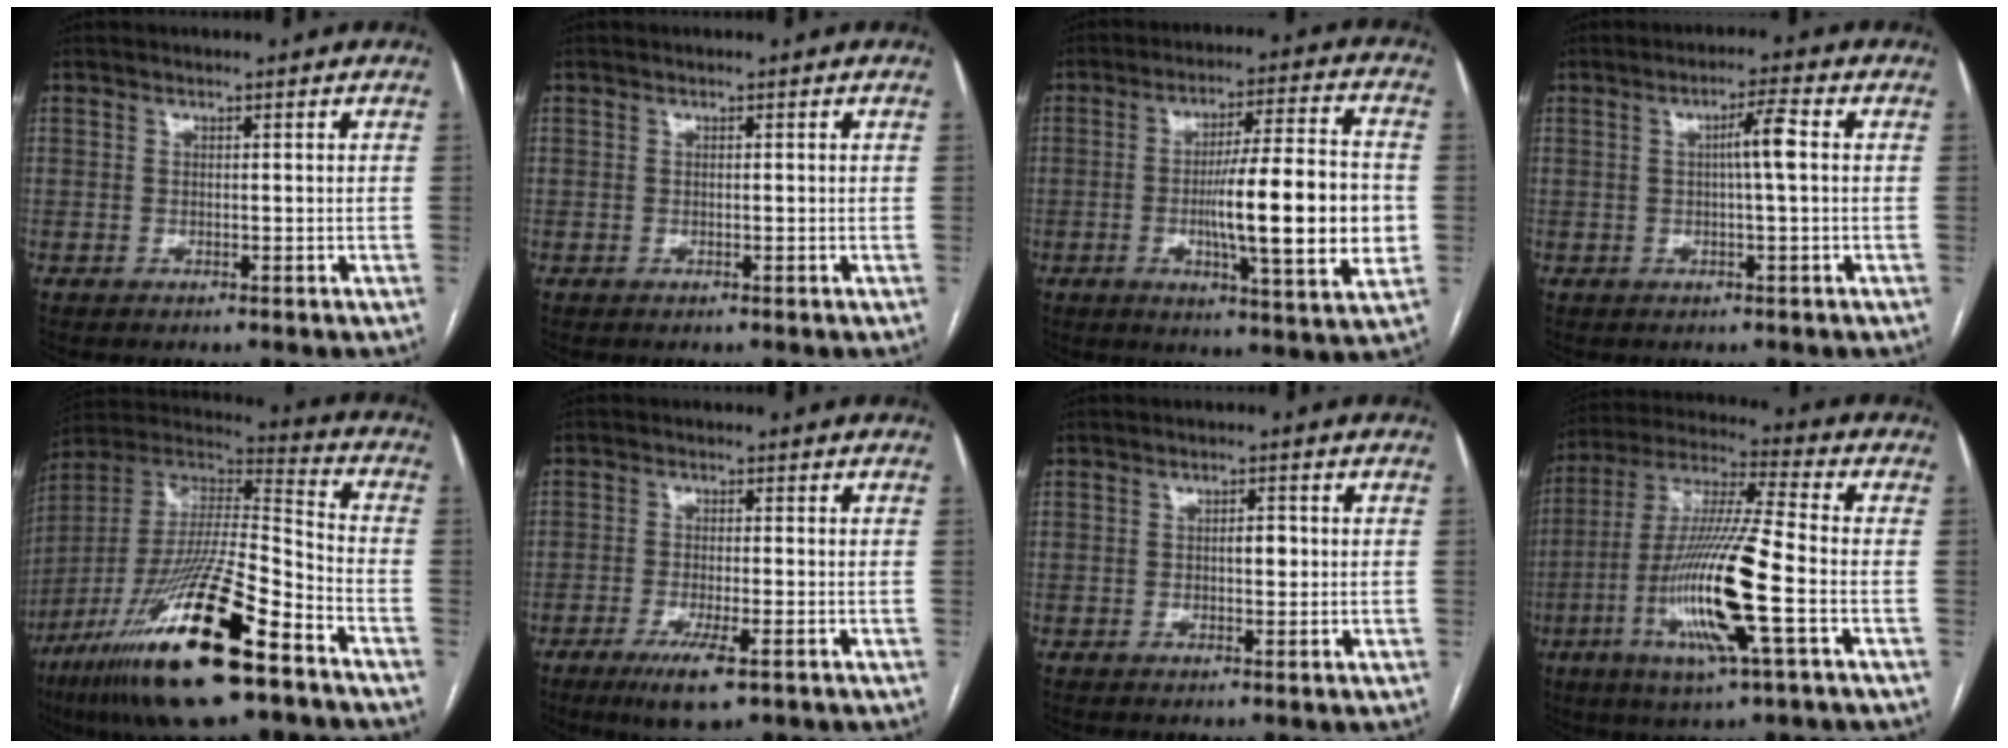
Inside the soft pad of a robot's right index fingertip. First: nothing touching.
{"total": 0.0}
{"total": 16.5, "force": [-1.7, 1.4, 16.4], "torque": [-0.252, -0.001, -0.029]}
{"total": 4.2, "force": [0.5, -0.2, 4.1], "torque": [-0.069, 0.006, 0.008]}
{"total": 26.3, "force": [-15.1, 4.1, 21.2], "torque": [-0.409, -0.044, -0.272]}
{"total": 6.2, "force": [-3.5, 0.8, 5.1], "torque": [-0.095, -0.016, -0.055]}
{"total": 2.0, "force": [0.1, 0.8, 1.8], "torque": [-0.029, 0.003, 0.001]}
{"total": 17.2, "force": [-4.9, 0.7, 16.5], "torque": [-0.336, -0.014, -0.095]}